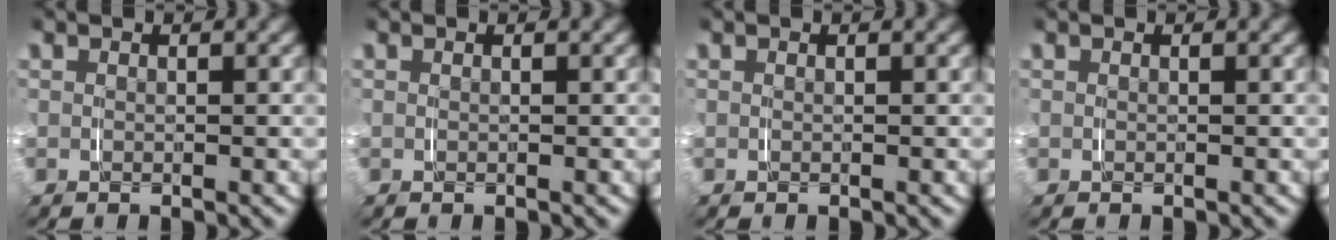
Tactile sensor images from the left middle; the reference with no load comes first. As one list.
[{"total": 0.0}, {"total": 0.0}, {"total": 0.0}]